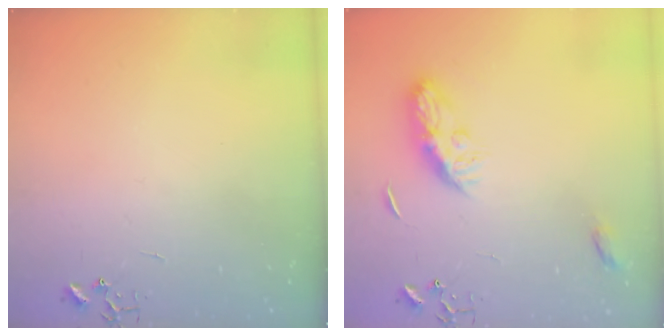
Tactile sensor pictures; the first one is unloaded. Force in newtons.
{"total": 8.5, "press": 8.4, "slide": 0.3}